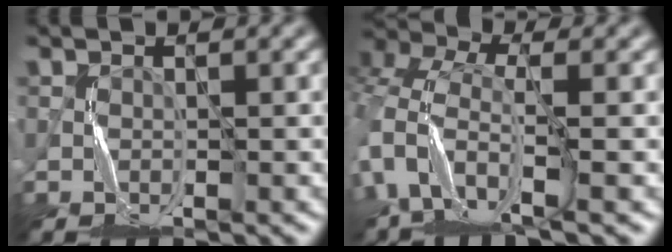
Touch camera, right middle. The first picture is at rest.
{"total": 7.4, "force": [-2.2, 4.3, 5.6], "torque": [-0.130, -0.015, -0.049]}